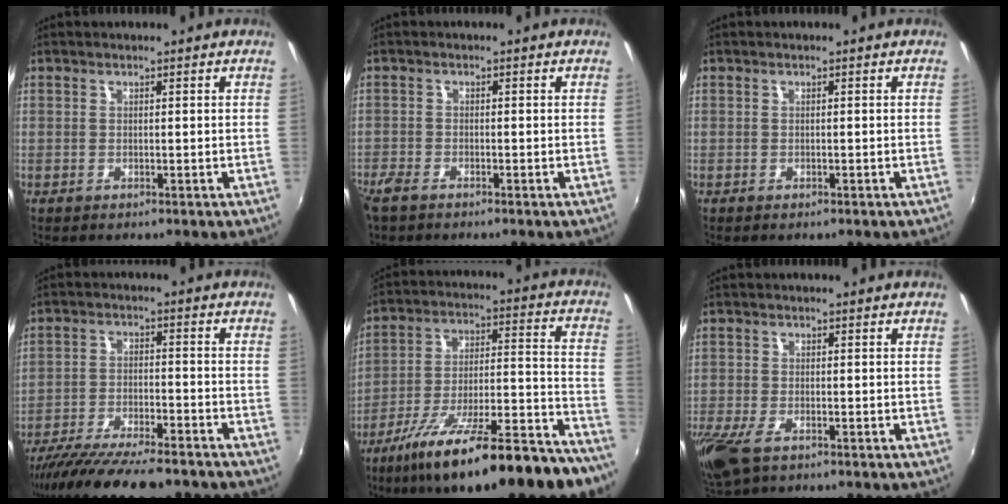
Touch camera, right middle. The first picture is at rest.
{"total": 3.3, "force": [-2.6, 1.3, 1.5], "torque": [-0.041, -0.010, -0.056]}
{"total": 0.5, "force": [-0.4, 0.2, 0.2], "torque": [-0.005, -0.002, -0.007]}
{"total": 17.5, "force": [-14.8, 3.3, 8.7], "torque": [-0.173, -0.039, -0.235]}
{"total": 27.4, "force": [-20.5, 5.3, 17.4], "torque": [-0.260, -0.039, -0.304]}
{"total": 7.6, "force": [-4.6, 3.3, 5.0], "torque": [-0.125, -0.030, -0.088]}